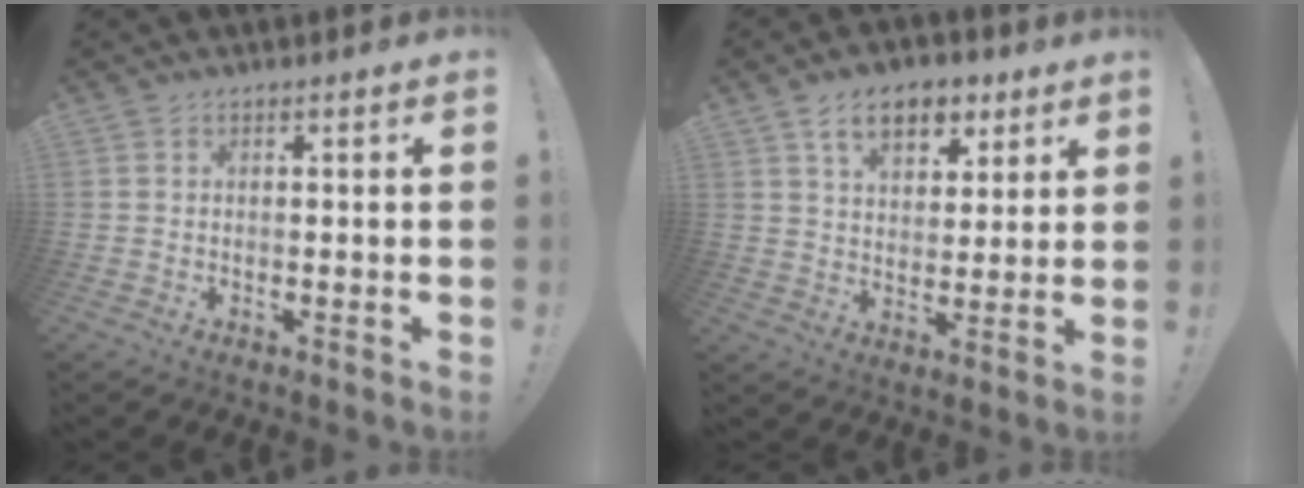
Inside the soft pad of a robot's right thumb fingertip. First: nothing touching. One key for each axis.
{"total": 11.8, "fx": 6.4, "fy": 7.2, "fz": 6.8, "tx": -0.102, "ty": -0.019, "tz": 0.119}